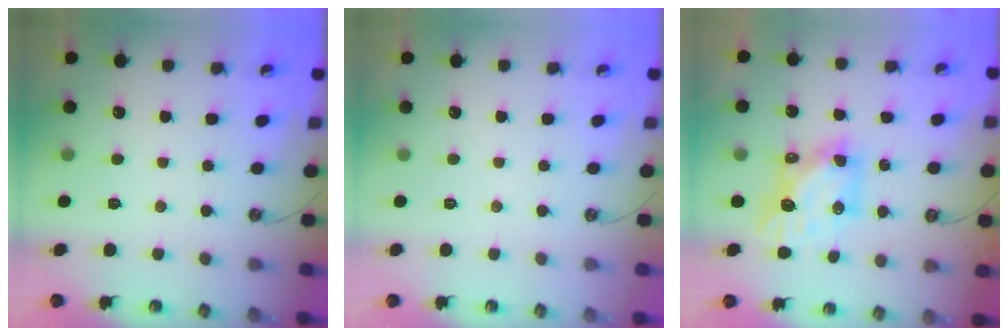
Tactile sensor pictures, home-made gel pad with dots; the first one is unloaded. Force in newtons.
{"total": 0.0}
{"total": 7.2, "press": 7.1, "slide": 0.7}